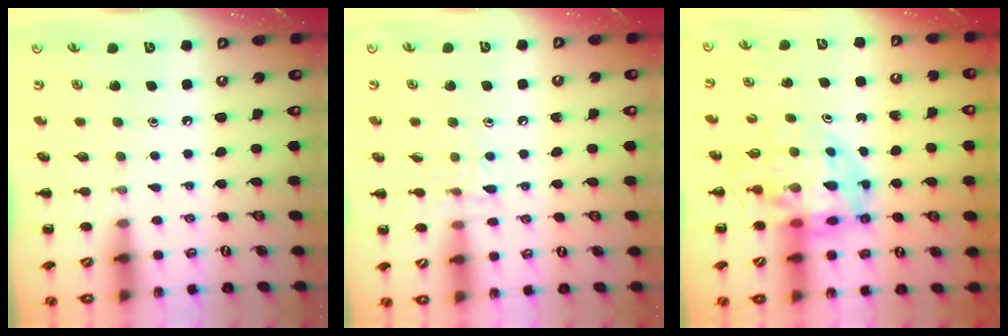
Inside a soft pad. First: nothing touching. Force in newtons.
{"total": 6.4, "press": 6.2, "slide": 1.5}
{"total": 12.1, "press": 11.4, "slide": 3.8}